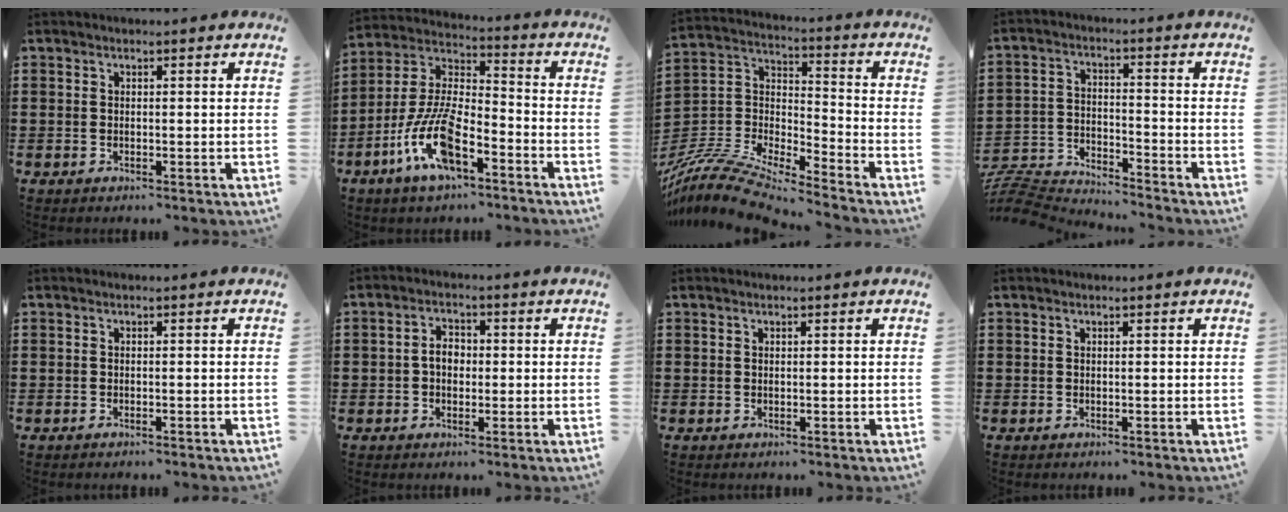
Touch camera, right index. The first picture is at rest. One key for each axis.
{"total": 12.0, "fx": -6.4, "fy": 4.1, "fz": 9.3, "tx": -0.219, "ty": -0.006, "tz": -0.126}
{"total": 10.0, "fx": -9.3, "fy": 1.1, "fz": 3.4, "tx": -0.086, "ty": 0.005, "tz": -0.193}
{"total": 6.5, "fx": -6.5, "fy": 0.4, "fz": 0.5, "tx": -0.031, "ty": -0.001, "tz": -0.136}
{"total": 0.6, "fx": -0.6, "fy": -0.2, "fz": 0.2, "tx": -0.004, "ty": -0.004, "tz": -0.011}
{"total": 3.0, "fx": -0.3, "fy": 2.0, "fz": 2.2, "tx": -0.043, "ty": 0.007, "tz": -0.008}
{"total": 0.0}
{"total": 0.0}